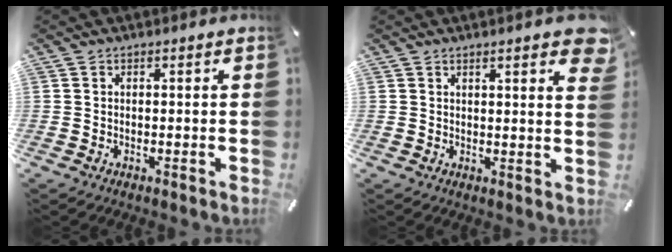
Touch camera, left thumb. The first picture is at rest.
{"total": 4.7, "force": [3.0, 1.0, 3.5], "torque": [-0.042, -0.019, 0.047]}